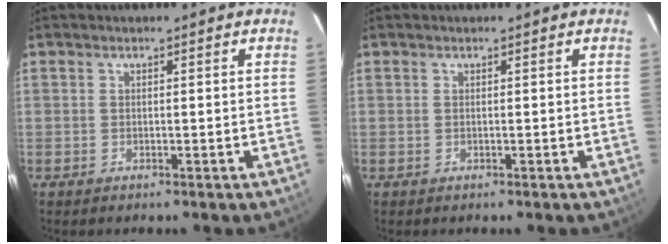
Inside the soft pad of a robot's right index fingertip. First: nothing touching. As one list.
[{"total": 0.0}]